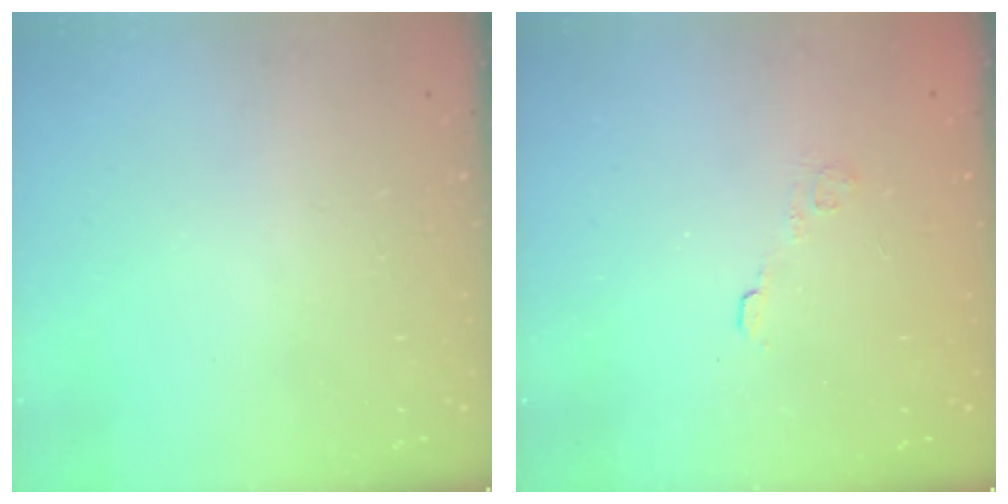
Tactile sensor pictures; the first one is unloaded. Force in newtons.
{"total": 2.4, "press": 2.1, "slide": 1.3}